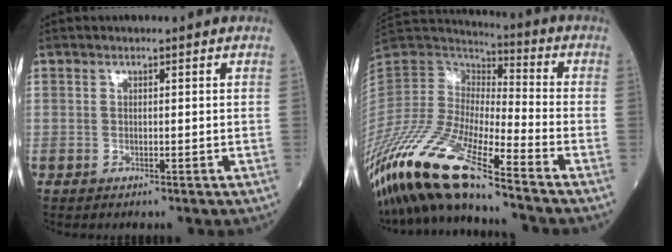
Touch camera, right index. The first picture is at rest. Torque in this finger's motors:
{"motor_torque": [0.60, -0.96, 1.05, 0.21]}